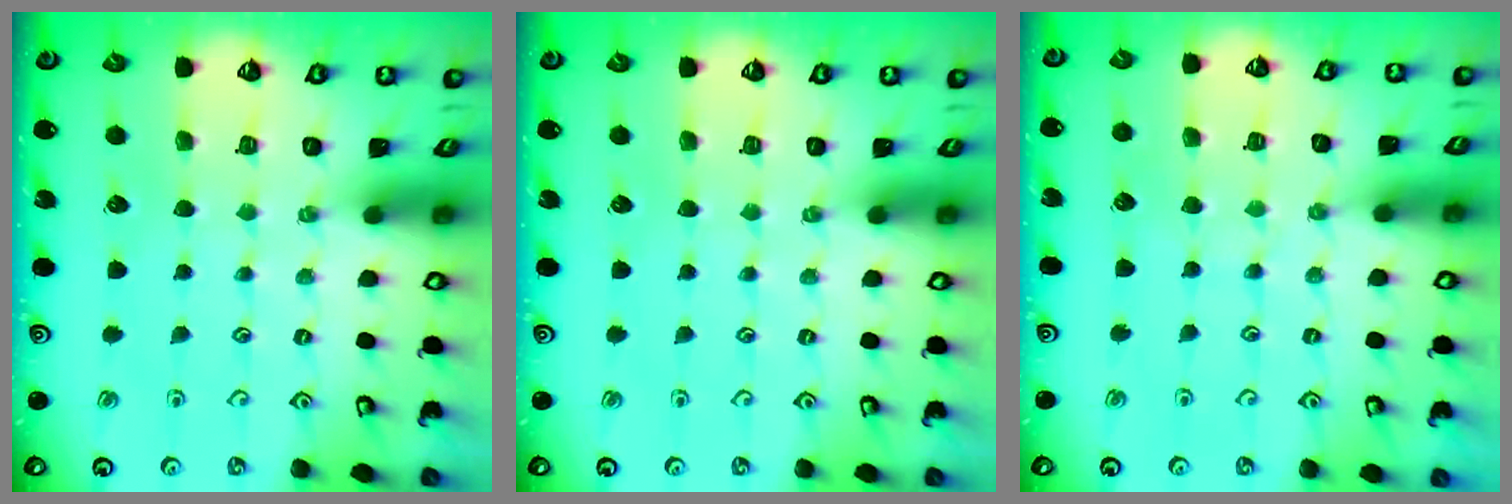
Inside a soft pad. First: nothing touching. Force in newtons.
{"total": 0.0}
{"total": 3.8, "press": 3.8, "slide": 0.3}